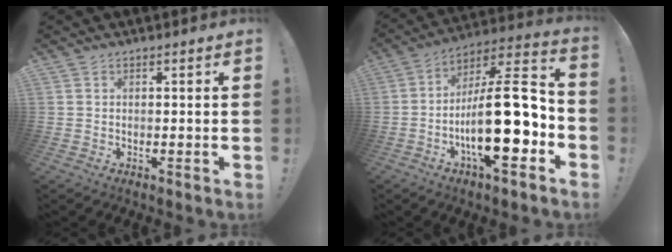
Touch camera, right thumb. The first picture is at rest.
{"total": 23.3, "force": [-4.8, 7.4, 21.6], "torque": [-0.372, 0.024, -0.079]}